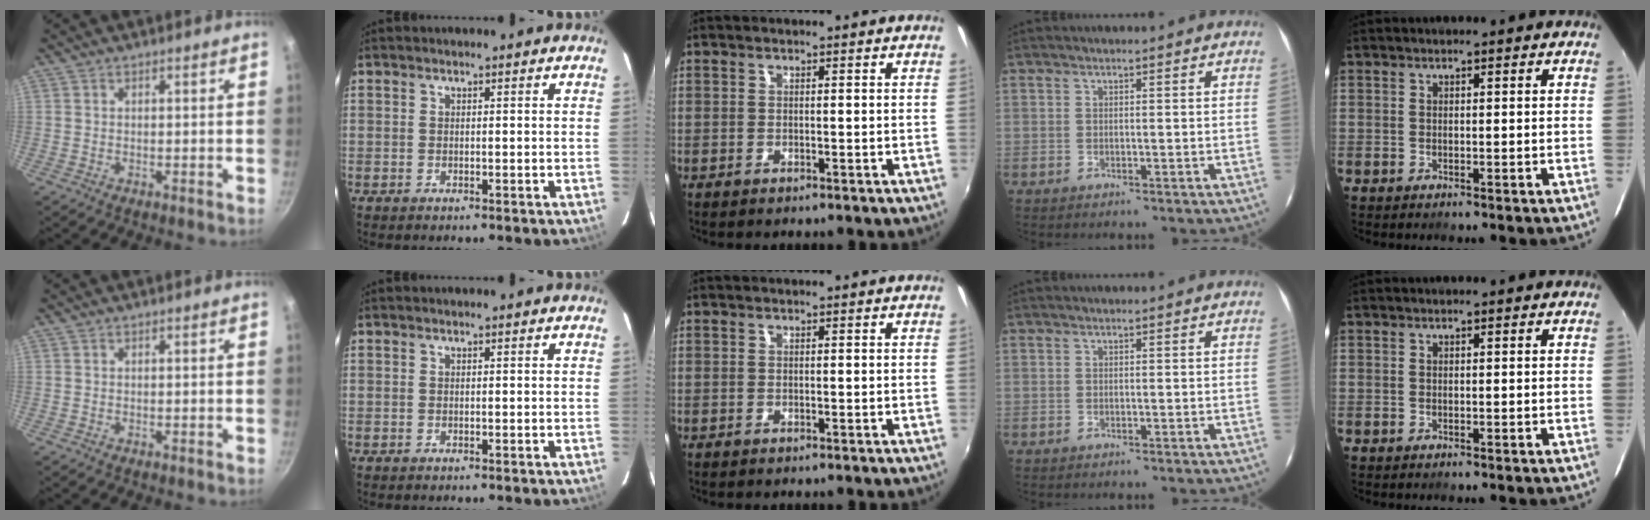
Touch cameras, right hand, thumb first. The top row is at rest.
{}